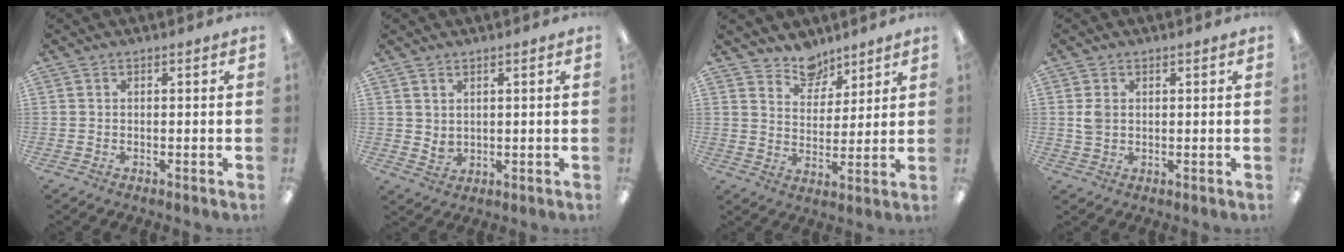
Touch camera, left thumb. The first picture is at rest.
{"total": 2.8, "force": [2.3, 1.6, 0.4], "torque": [-0.003, -0.016, 0.041]}
{"total": 8.4, "force": [7.2, 4.3, 0.9], "torque": [-0.018, -0.052, 0.135]}
{"total": 3.1, "force": [1.0, 2.5, 1.6], "torque": [-0.026, 0.001, 0.018]}